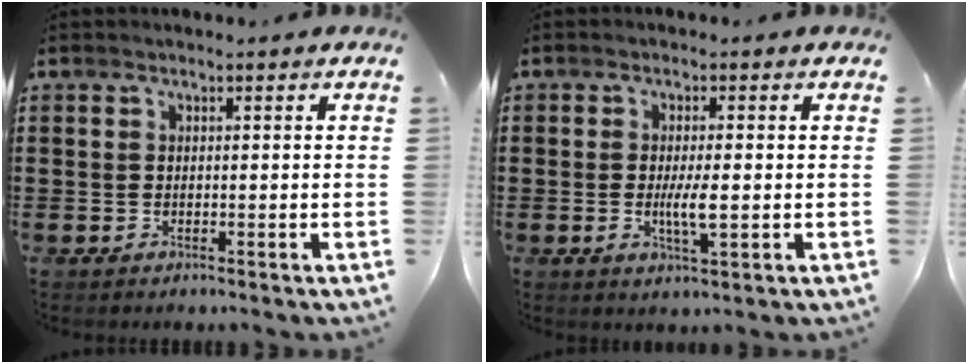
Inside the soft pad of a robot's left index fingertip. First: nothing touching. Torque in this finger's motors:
{"motor_torque": [0.31, 0.01, 0.14, 0.09]}